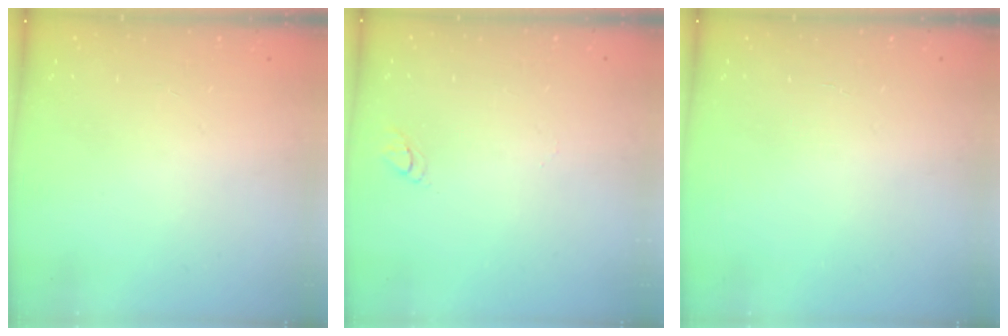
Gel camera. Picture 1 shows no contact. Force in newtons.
{"total": 3.0, "press": 3.0, "slide": 0.3}
{"total": 1.7, "press": 1.7, "slide": 0.1}